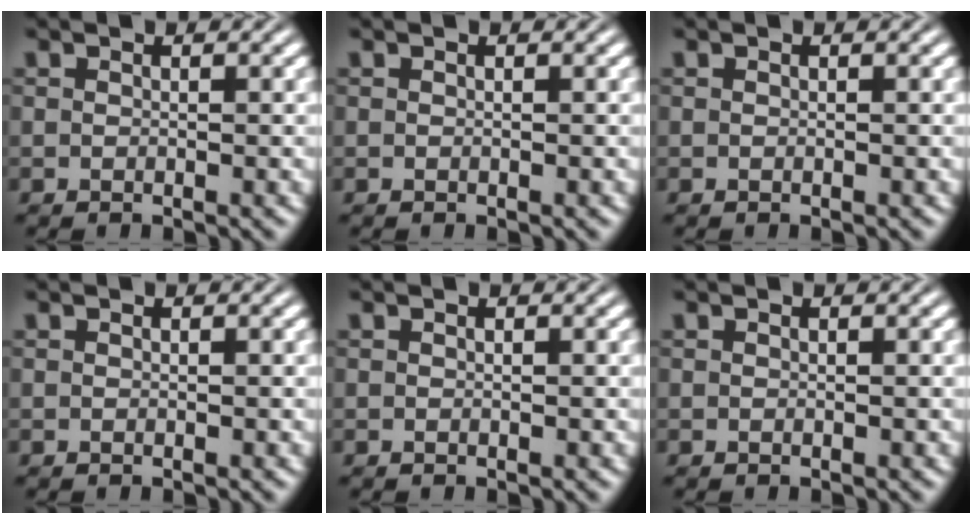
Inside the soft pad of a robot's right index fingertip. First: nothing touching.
{"total": 0.0}
{"total": 0.0}
{"total": 0.0}
{"total": 0.0}
{"total": 0.0}